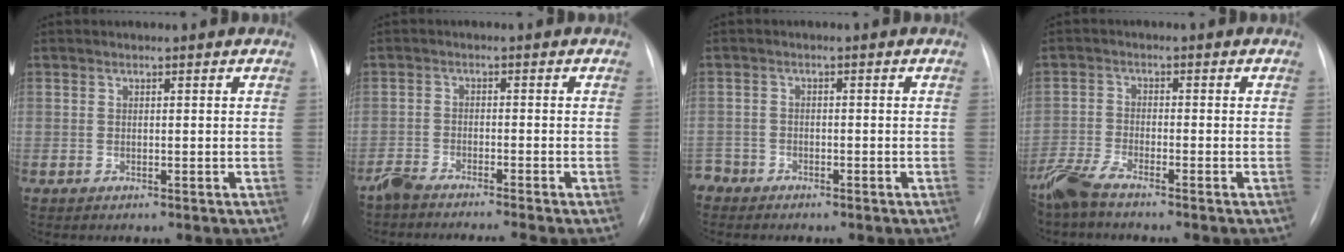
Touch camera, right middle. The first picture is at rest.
{"total": 6.5, "force": [-5.9, -0.4, 2.6], "torque": [-0.035, -0.013, -0.099]}
{"total": 2.9, "force": [-2.5, 1.5, -0.4], "torque": [0.006, 0.004, -0.050]}
{"total": 4.9, "force": [-4.3, 0.3, 2.4], "torque": [-0.059, -0.016, -0.092]}